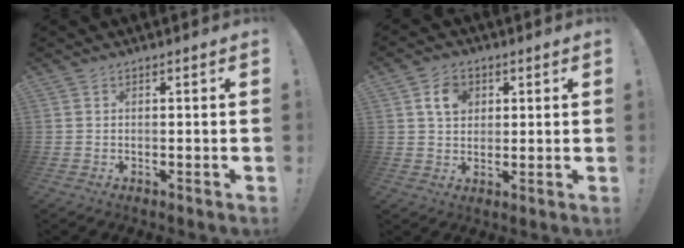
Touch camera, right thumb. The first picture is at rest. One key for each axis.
{"total": 7.4, "fx": 2.8, "fy": 5.6, "fz": 4.0, "tx": -0.061, "ty": 0.005, "tz": 0.052}